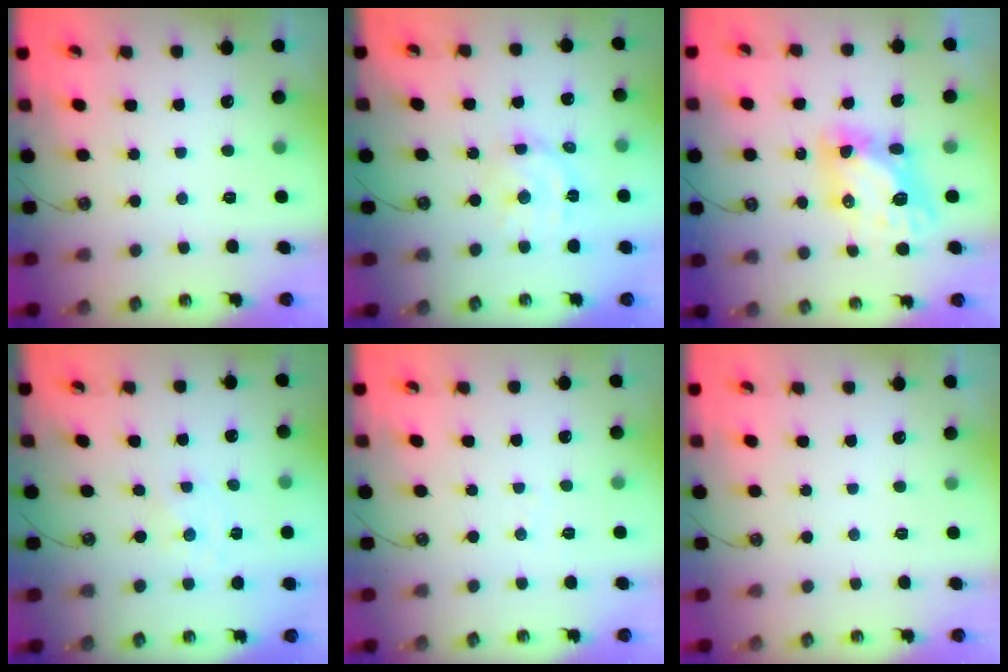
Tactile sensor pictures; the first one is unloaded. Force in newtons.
{"total": 10.0, "press": 9.9, "slide": 1.4}
{"total": 8.3, "press": 8.2, "slide": 1.2}
{"total": 0.0}
{"total": 2.8, "press": 2.8, "slide": 0.4}
{"total": 0.0}